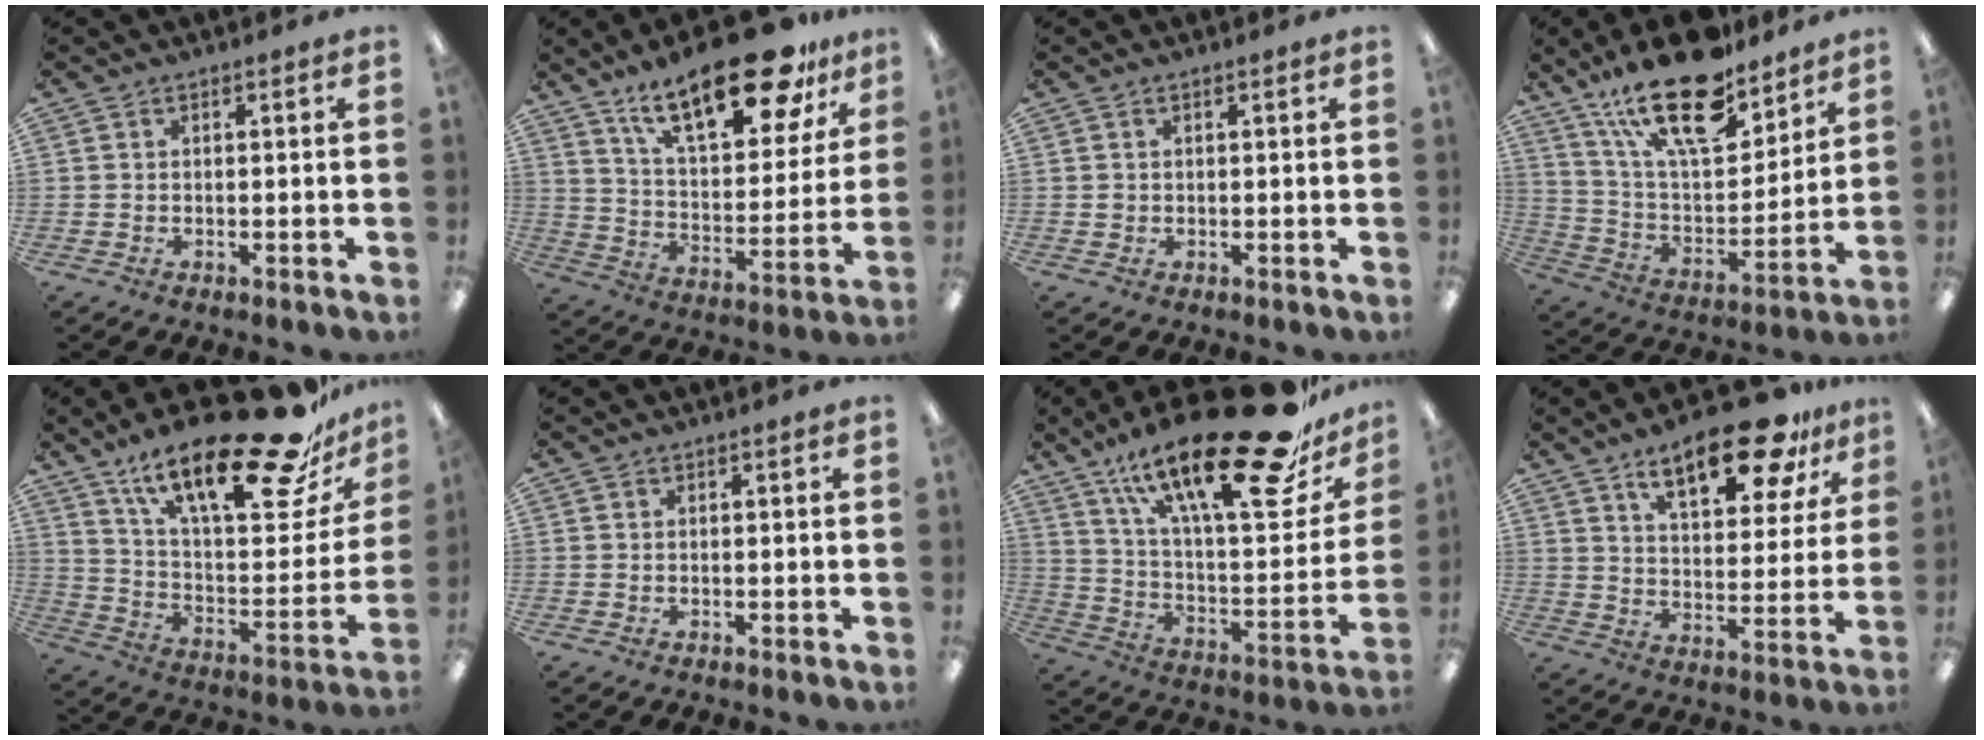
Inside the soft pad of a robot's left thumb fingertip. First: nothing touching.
{"total": 24.0, "force": [16.4, 8.8, 15.1], "torque": [-0.236, -0.094, 0.275]}
{"total": 0.7, "force": [0.2, 0.6, 0.2], "torque": [-0.006, 0.003, 0.004]}
{"total": 23.2, "force": [16.0, 9.2, 14.0], "torque": [-0.251, -0.092, 0.279]}
{"total": 26.8, "force": [19.0, 7.5, 17.3], "torque": [-0.259, -0.127, 0.311]}
{"total": 0.0}
{"total": 29.6, "force": [19.4, 8.4, 20.8], "torque": [-0.320, -0.122, 0.318]}
{"total": 17.8, "force": [11.9, 6.7, 11.5], "torque": [-0.163, -0.062, 0.192]}